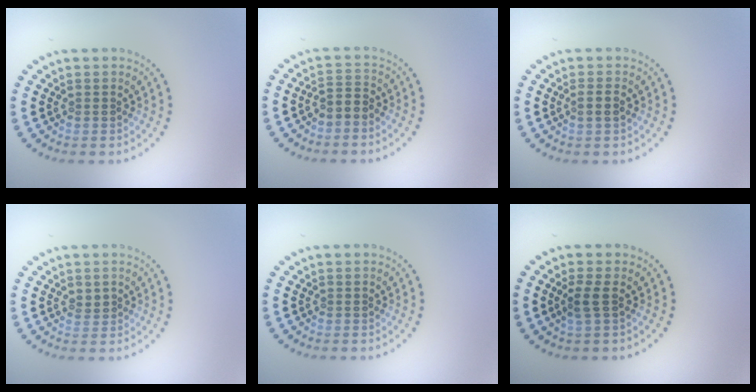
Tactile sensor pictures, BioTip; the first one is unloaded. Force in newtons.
{"total": 1.8, "press": 1.2, "slide": 1.2}
{"total": 1.2, "press": 1.1, "slide": 0.5}
{"total": 1.0, "press": 0.9, "slide": 0.4}
{"total": 0.0}
{"total": 1.5, "press": 1.3, "slide": 0.8}